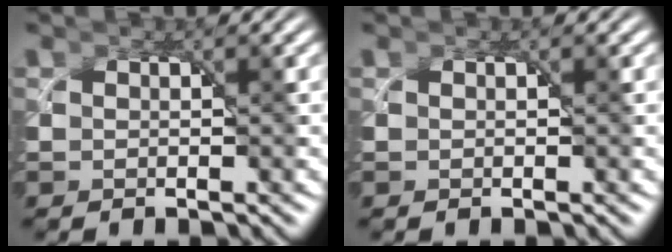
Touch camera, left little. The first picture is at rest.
{"total": 0.0}